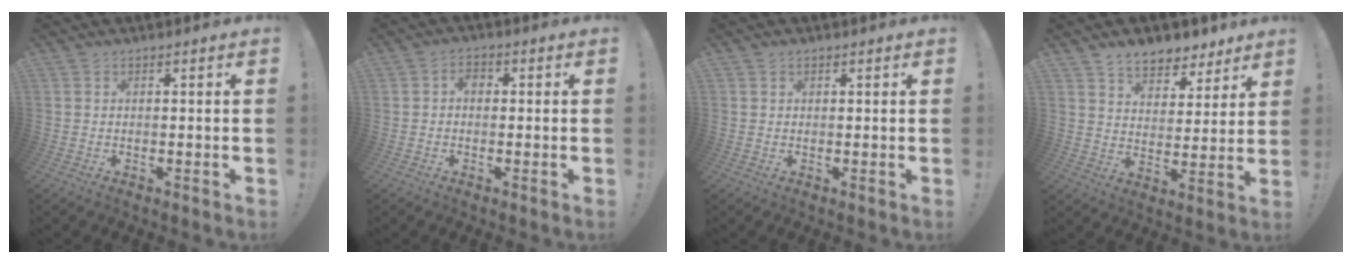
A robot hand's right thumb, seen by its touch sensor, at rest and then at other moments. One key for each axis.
{"total": 2.8, "fx": -0.2, "fy": 1.9, "fz": 2.0, "tx": -0.030, "ty": 0.007, "tz": -0.007}
{"total": 0.8, "fx": 0.5, "fy": 0.6, "fz": 0.1, "tx": 0.005, "ty": -0.002, "tz": 0.009}
{"total": 9.2, "fx": 7.4, "fy": 4.9, "fz": 2.4, "tx": -0.026, "ty": -0.059, "tz": 0.138}